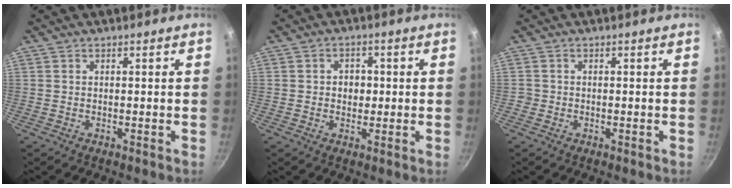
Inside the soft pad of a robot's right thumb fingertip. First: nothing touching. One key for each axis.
{"total": 3.8, "fx": 0.1, "fy": 3.2, "fz": 2.1, "tx": -0.010, "ty": 0.003, "tz": -0.002}
{"total": 1.0, "fx": -0.3, "fy": 0.9, "fz": 0.1, "tx": 0.000, "ty": 0.001, "tz": -0.007}